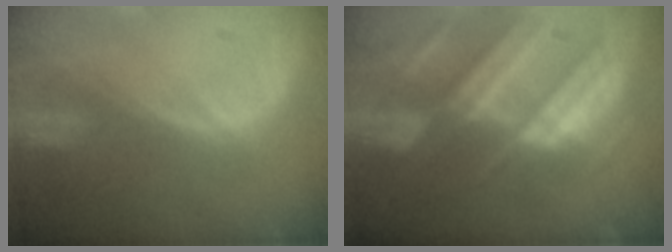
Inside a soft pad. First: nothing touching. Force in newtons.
{"total": 10.4, "press": 9.1, "slide": 4.9}